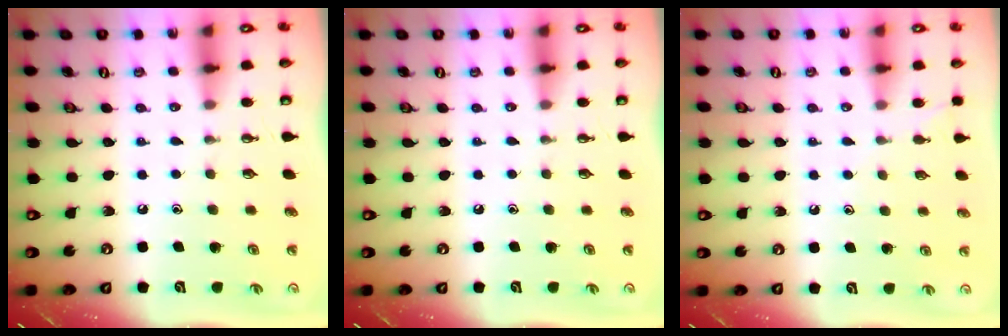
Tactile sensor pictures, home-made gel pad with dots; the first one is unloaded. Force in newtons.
{"total": 0.0}
{"total": 4.6, "press": 4.6, "slide": 0.5}